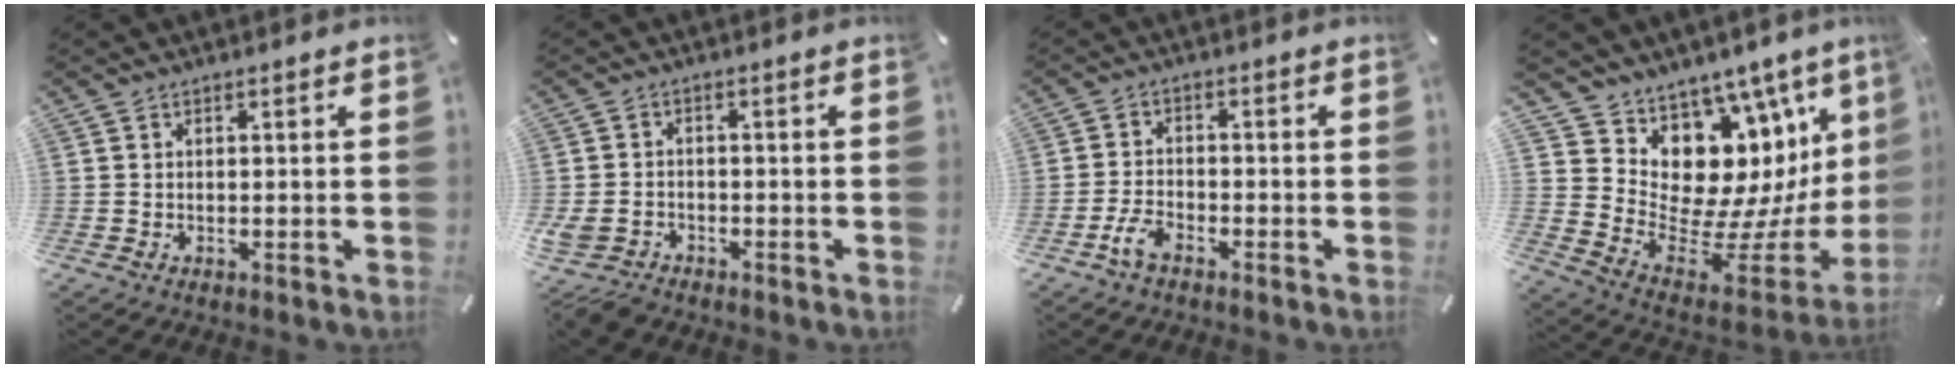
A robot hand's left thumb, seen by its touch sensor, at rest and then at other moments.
{"total": 4.7, "force": [-3.0, 3.0, 1.9], "torque": [-0.058, 0.008, -0.063]}
{"total": 4.5, "force": [-2.9, 2.1, 2.7], "torque": [-0.069, 0.008, -0.061]}
{"total": 14.1, "force": [6.0, 10.7, 6.9], "torque": [-0.090, -0.099, 0.128]}